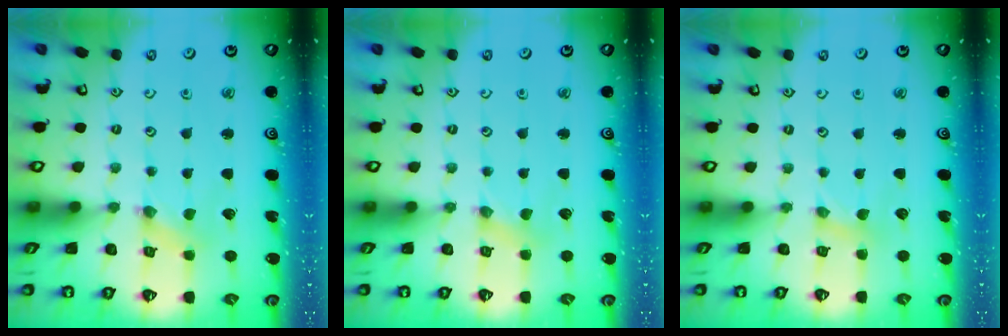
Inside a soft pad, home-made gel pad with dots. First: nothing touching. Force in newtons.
{"total": 2.5, "press": 2.4, "slide": 0.6}
{"total": 1.4, "press": 1.4, "slide": 0.2}